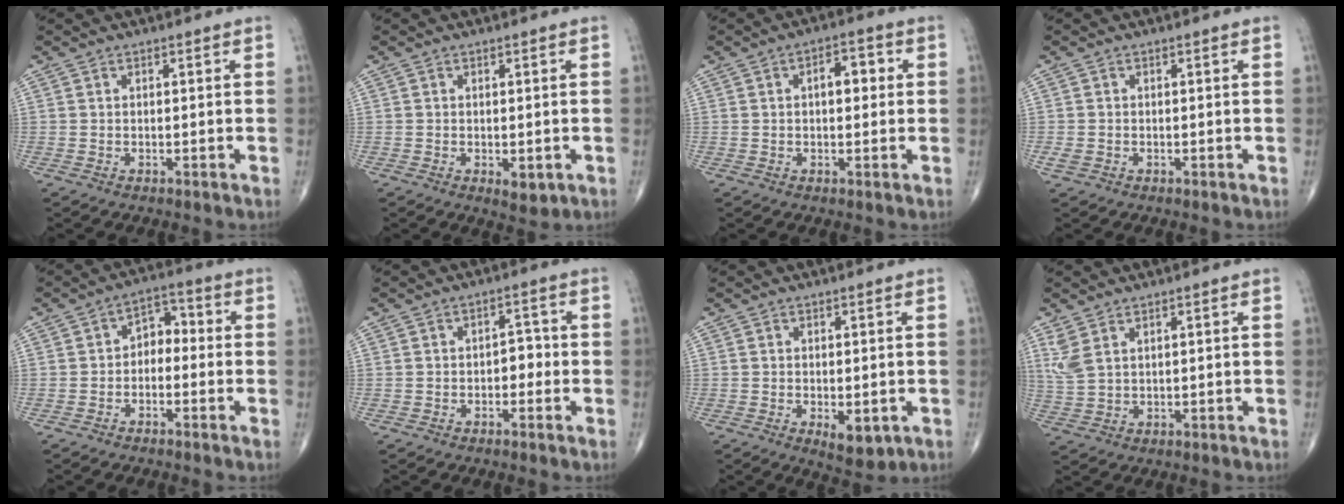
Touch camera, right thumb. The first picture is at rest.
{"total": 2.9, "force": [-0.8, 1.5, 2.4], "torque": [-0.027, -0.006, -0.005]}
{"total": 5.1, "force": [0.8, 2.7, 4.3], "torque": [-0.048, 0.014, 0.007]}
{"total": 1.4, "force": [-0.4, 1.1, 0.7], "torque": [-0.015, 0.000, -0.007]}
{"total": 5.1, "force": [-1.0, 3.6, 3.5], "torque": [-0.031, 0.033, -0.031]}
{"total": 3.0, "force": [-0.8, 2.1, 2.0], "torque": [-0.006, 0.014, -0.020]}
{"total": 5.0, "force": [-1.4, 2.5, 4.1], "torque": [-0.050, -0.009, -0.011]}
{"total": 4.1, "force": [2.3, 1.8, 2.9], "torque": [-0.071, -0.003, 0.058]}